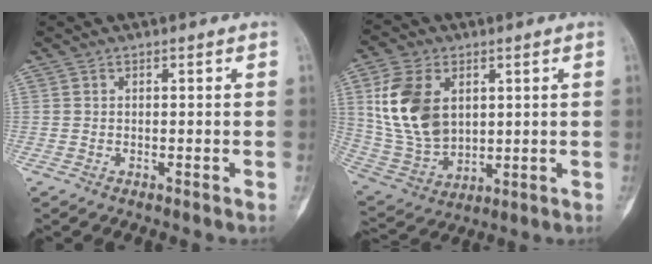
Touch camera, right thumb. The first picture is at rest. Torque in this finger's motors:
{"motor_torque": [-0.61, 1.28, 0.27, 0.18, 0.11]}